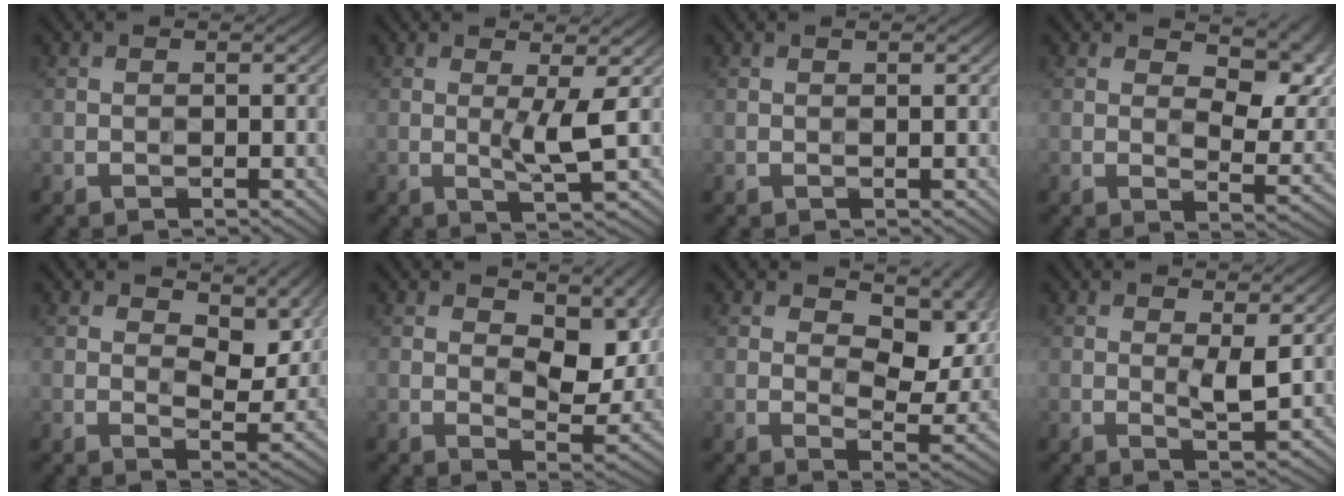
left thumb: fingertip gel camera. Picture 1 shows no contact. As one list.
[{"total": 3.7, "force": [0.4, 0.3, 3.6], "torque": [-0.072, -0.003, 0.008]}, {"total": 0.6, "force": [0.4, 0.0, 0.4], "torque": [-0.009, 0.003, 0.007]}, {"total": 10.5, "force": [5.1, 5.0, 7.7], "torque": [-0.122, -0.005, 0.079]}, {"total": 8.1, "force": [4.6, 3.9, 5.5], "torque": [-0.095, -0.006, 0.074]}, {"total": 10.5, "force": [4.4, 5.1, 8.1], "torque": [-0.132, -0.006, 0.070]}, {"total": 11.8, "force": [5.0, 6.2, 8.7], "torque": [-0.136, -0.003, 0.074]}, {"total": 2.7, "force": [0.6, 0.6, 2.6], "torque": [-0.053, -0.007, 0.013]}]